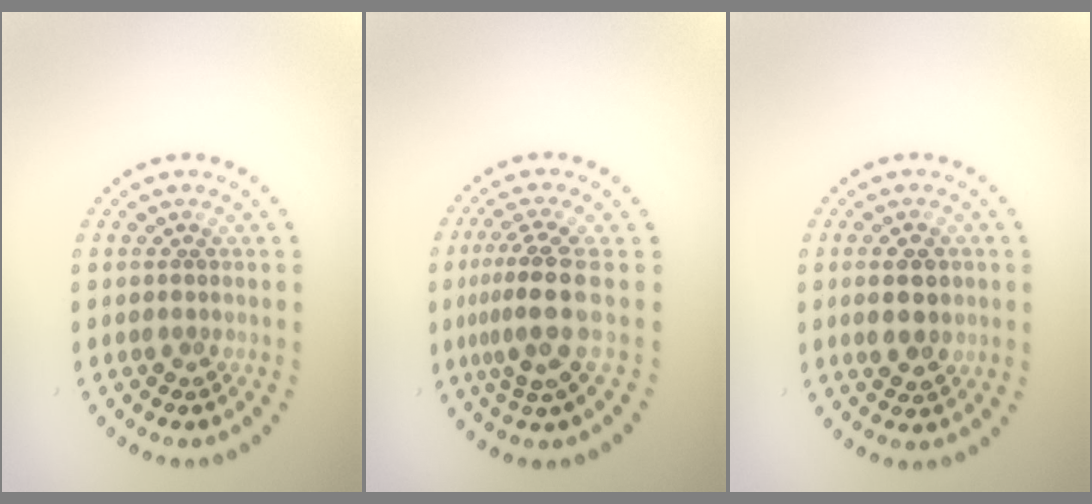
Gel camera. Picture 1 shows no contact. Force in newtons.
{"total": 3.9, "press": 3.0, "slide": 2.5}
{"total": 3.3, "press": 3.3, "slide": 0.1}